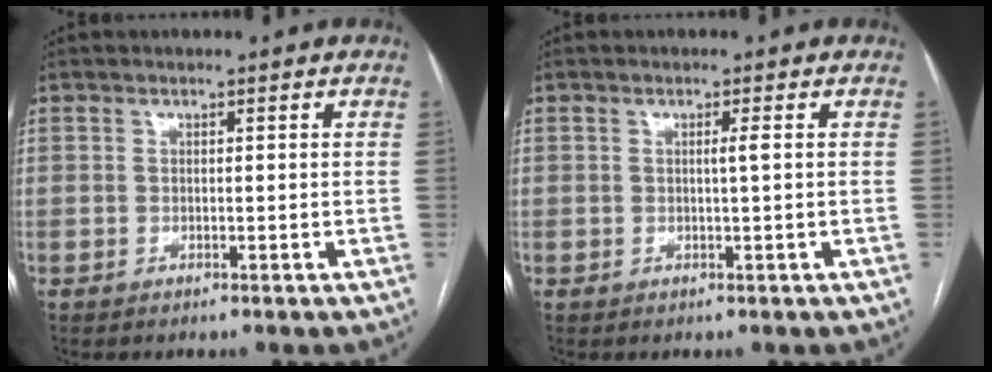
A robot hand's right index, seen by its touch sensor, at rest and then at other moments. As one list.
[{"total": 0.9, "force": [0.2, -0.1, 0.9], "torque": [-0.014, 0.001, 0.002]}]